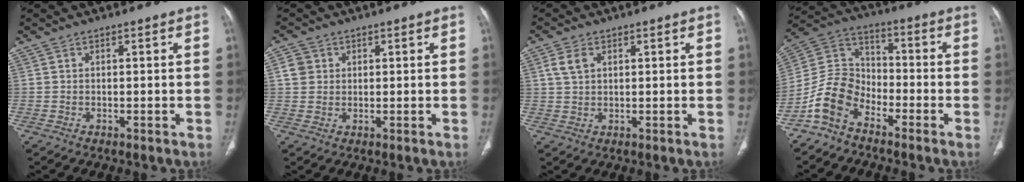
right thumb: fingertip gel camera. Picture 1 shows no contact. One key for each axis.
{"total": 3.2, "fx": 0.7, "fy": 2.9, "fz": 1.1, "tx": -0.007, "ty": 0.003, "tz": 0.012}
{"total": 3.3, "fx": 1.1, "fy": 2.2, "fz": 2.2, "tx": -0.048, "ty": 0.007, "tz": 0.025}
{"total": 9.9, "fx": -6.6, "fy": 6.1, "fz": 4.2, "tx": -0.077, "ty": 0.063, "tz": -0.146}